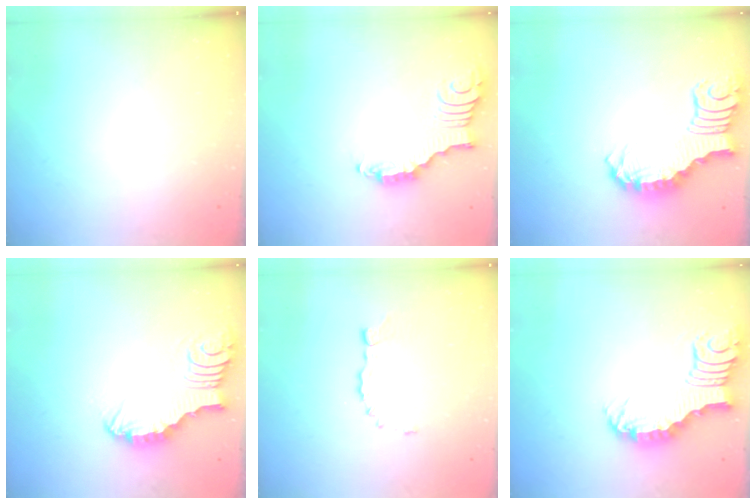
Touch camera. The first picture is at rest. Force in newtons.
{"total": 2.8, "press": 2.7, "slide": 0.4}
{"total": 3.5, "press": 3.5, "slide": 0.7}
{"total": 4.3, "press": 4.2, "slide": 0.3}
{"total": 2.2, "press": 2.2, "slide": 0.3}
{"total": 5.6, "press": 5.6, "slide": 0.6}